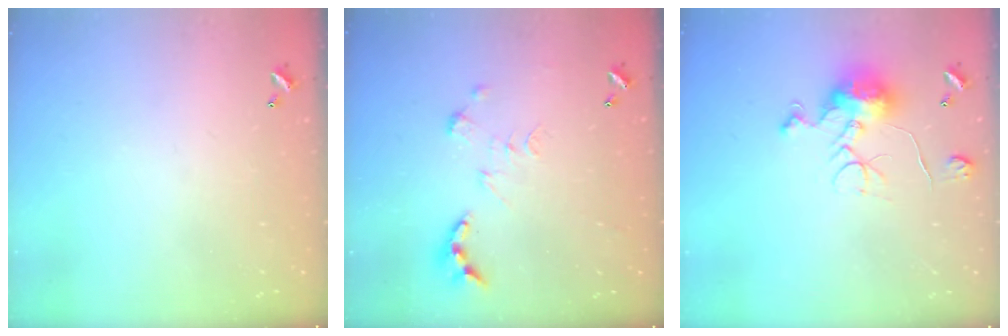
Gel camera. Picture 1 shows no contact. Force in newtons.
{"total": 0.0}
{"total": 13.7, "press": 13.7, "slide": 0.1}